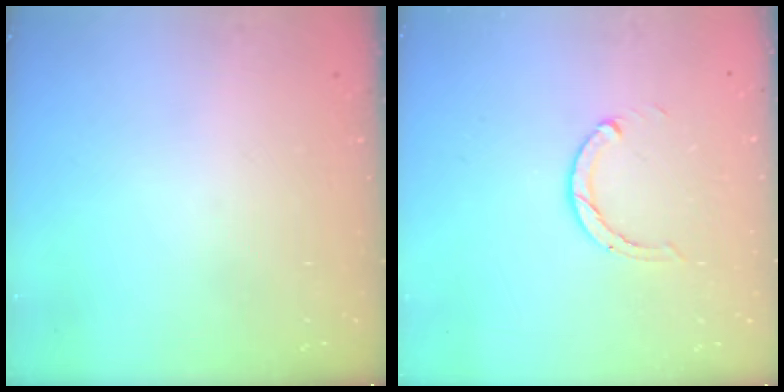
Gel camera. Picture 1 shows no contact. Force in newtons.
{"total": 1.9, "press": 1.9, "slide": 0.2}